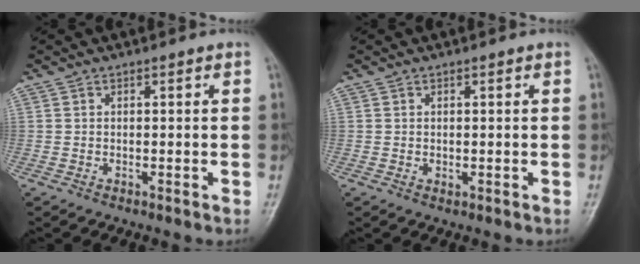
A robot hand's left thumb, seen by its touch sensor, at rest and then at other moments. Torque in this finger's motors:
{"motor_torque": [-0.07, -0.03, 0.08, 0.07, 0.00]}